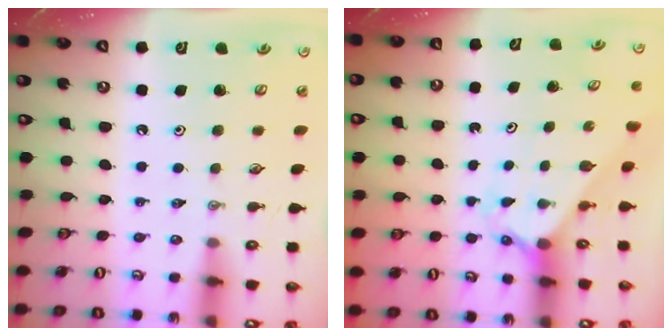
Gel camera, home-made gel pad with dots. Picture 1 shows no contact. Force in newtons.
{"total": 1.9, "press": 1.9, "slide": 0.2}